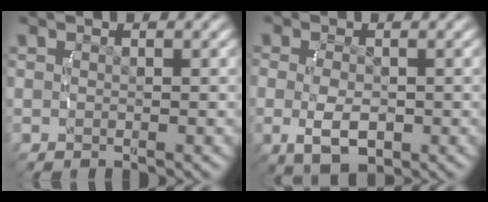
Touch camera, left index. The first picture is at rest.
{"total": 5.1, "force": [-1.2, 3.2, 3.8], "torque": [-0.071, -0.019, -0.009]}